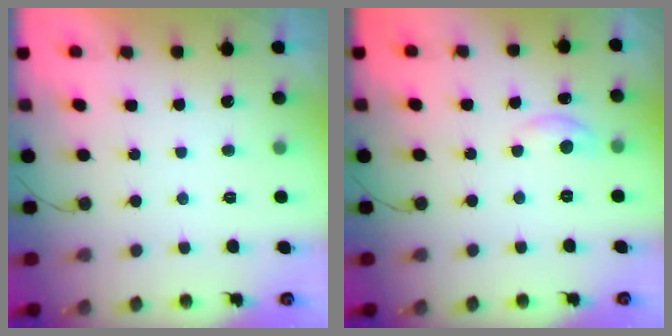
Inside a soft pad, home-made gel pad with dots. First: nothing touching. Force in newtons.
{"total": 4.8, "press": 4.7, "slide": 0.6}